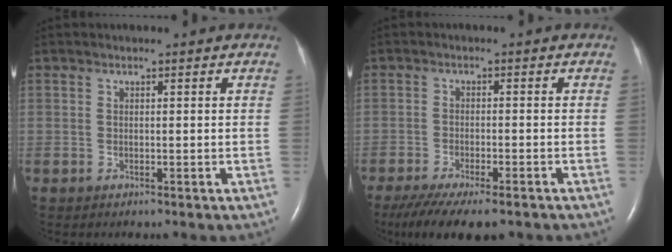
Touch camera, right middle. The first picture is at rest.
{"total": 12.8, "force": [-9.8, 3.2, 7.5], "torque": [-0.145, -0.029, -0.151]}